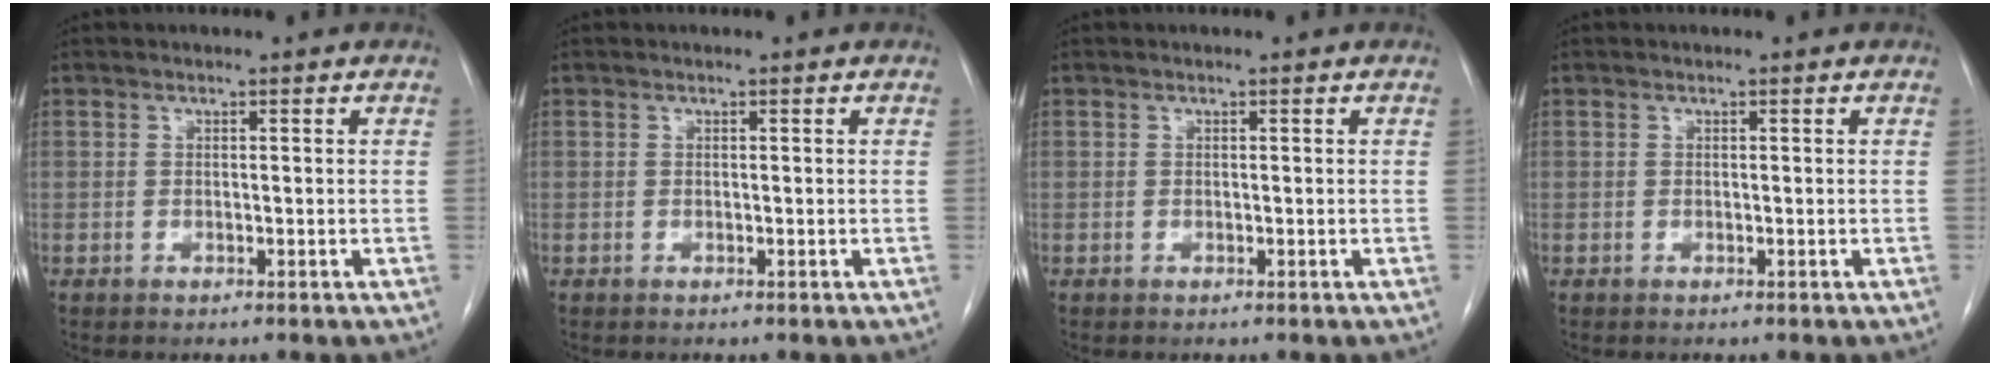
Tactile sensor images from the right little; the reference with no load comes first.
{"total": 0.0}
{"total": 0.0}
{"total": 0.0}